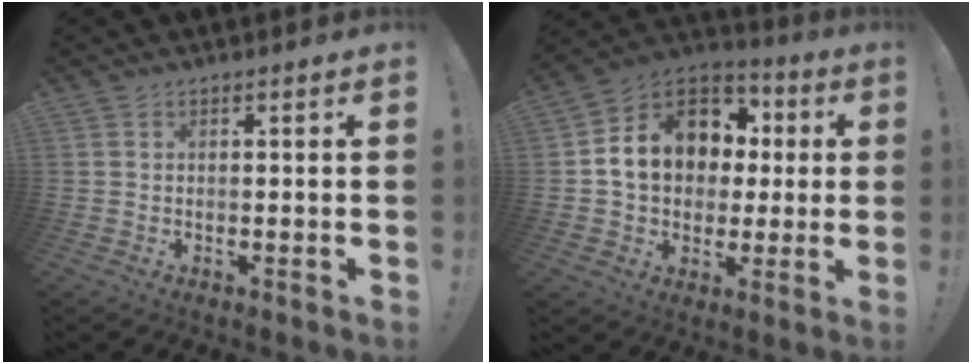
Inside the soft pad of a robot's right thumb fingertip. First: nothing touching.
{"total": 15.0, "force": [2.8, 12.3, 8.2], "torque": [-0.112, -0.003, 0.063]}